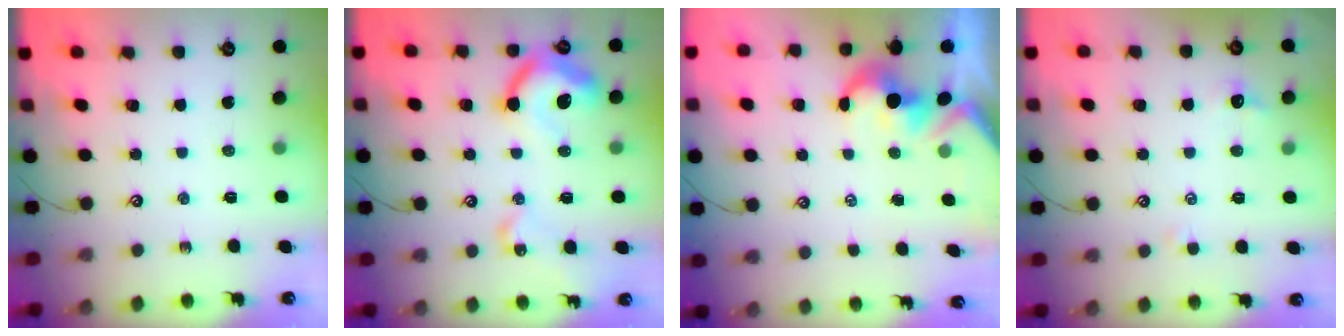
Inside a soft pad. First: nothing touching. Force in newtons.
{"total": 15.2, "press": 15.1, "slide": 1.4}
{"total": 1.7, "press": 1.4, "slide": 1.0}
{"total": 0.8, "press": 0.5, "slide": 0.7}